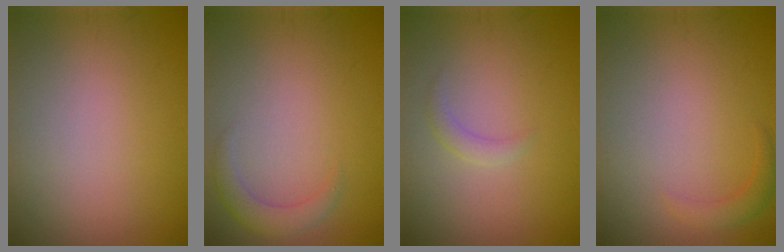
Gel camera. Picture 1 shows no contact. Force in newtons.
{"total": 2.1, "press": 2.1, "slide": 0.2}
{"total": 1.1, "press": 1.1, "slide": 0.1}
{"total": 1.4, "press": 1.4, "slide": 0.1}